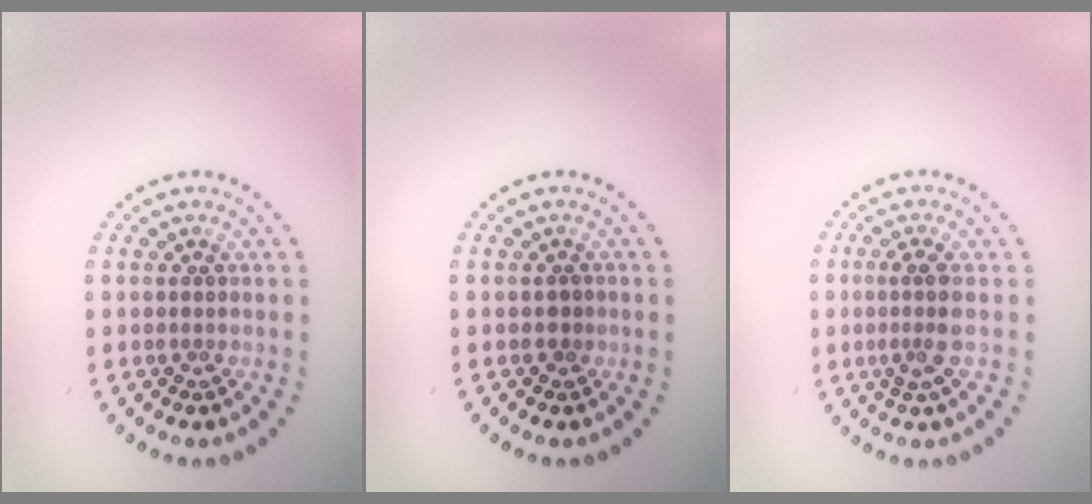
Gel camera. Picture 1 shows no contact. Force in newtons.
{"total": 0.7, "press": 0.7, "slide": 0.3}
{"total": 2.4, "press": 1.9, "slide": 1.5}